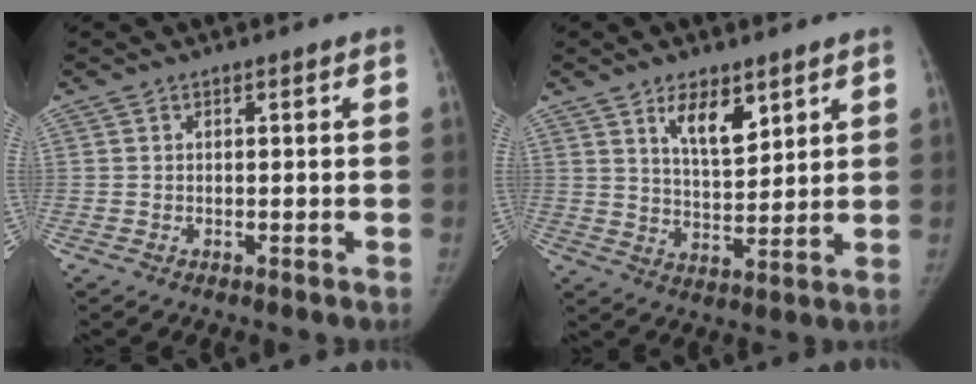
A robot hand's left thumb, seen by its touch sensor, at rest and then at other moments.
{"total": 8.5, "force": [4.9, 3.8, 5.8], "torque": [-0.074, -0.038, 0.089]}